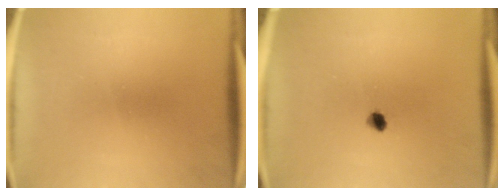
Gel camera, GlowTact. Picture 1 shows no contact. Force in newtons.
{"total": 1.9}